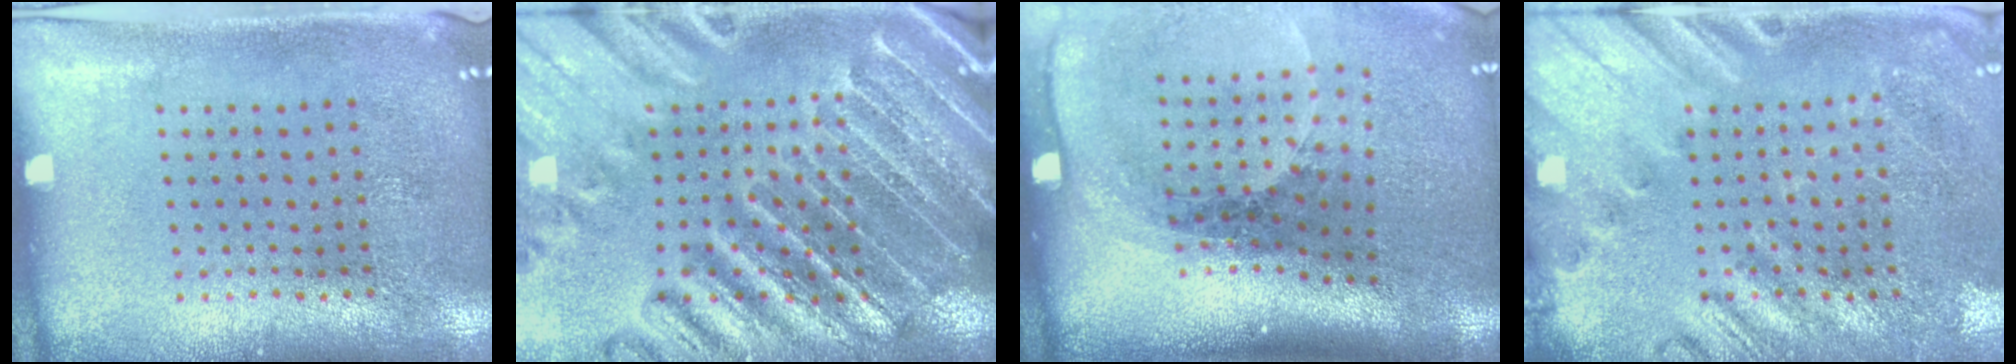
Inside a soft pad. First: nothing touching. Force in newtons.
{"total": 3.2, "press": 3.1, "slide": 0.5}
{"total": 2.1, "press": 1.6, "slide": 1.3}
{"total": 2.2, "press": 2.0, "slide": 1.0}